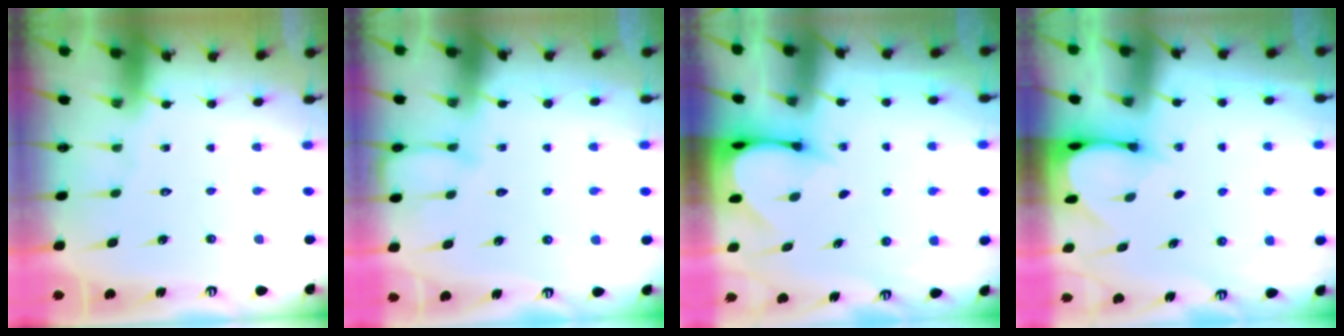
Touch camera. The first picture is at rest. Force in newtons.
{"total": 4.5, "press": 4.5, "slide": 0.4}
{"total": 3.3, "press": 3.3, "slide": 0.2}
{"total": 2.8, "press": 2.8, "slide": 0.2}